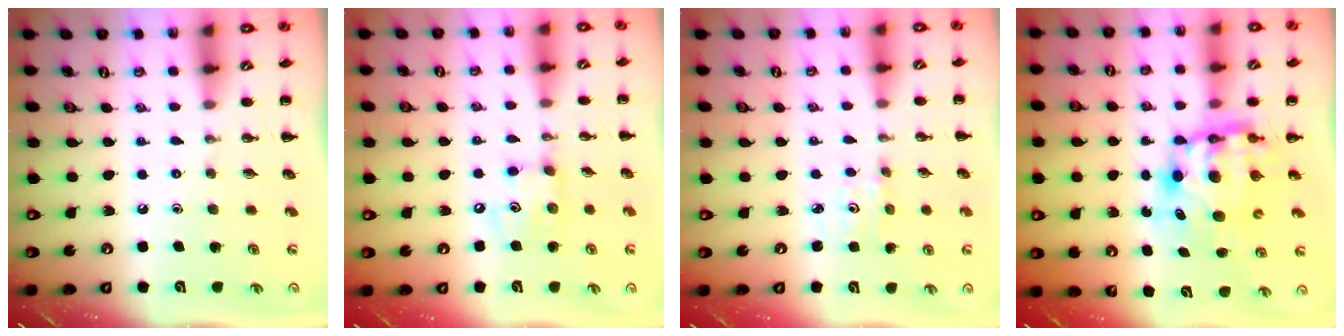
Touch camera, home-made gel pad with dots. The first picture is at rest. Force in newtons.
{"total": 6.3, "press": 6.3, "slide": 0.6}
{"total": 1.2, "press": 1.1, "slide": 0.4}
{"total": 8.4, "press": 8.1, "slide": 2.0}